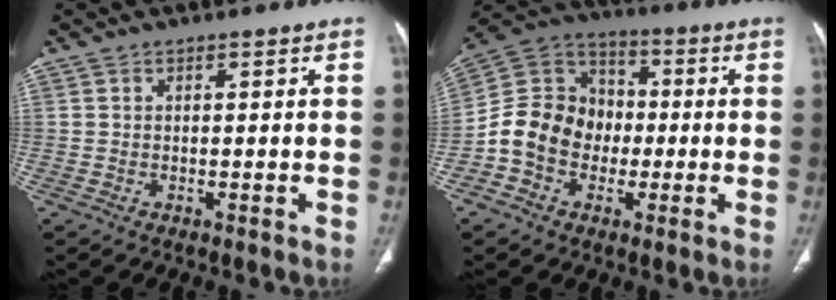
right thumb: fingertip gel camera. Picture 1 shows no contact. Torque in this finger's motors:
{"motor_torque": [-0.12, 0.56, 0.88, -1.00, 0.10]}